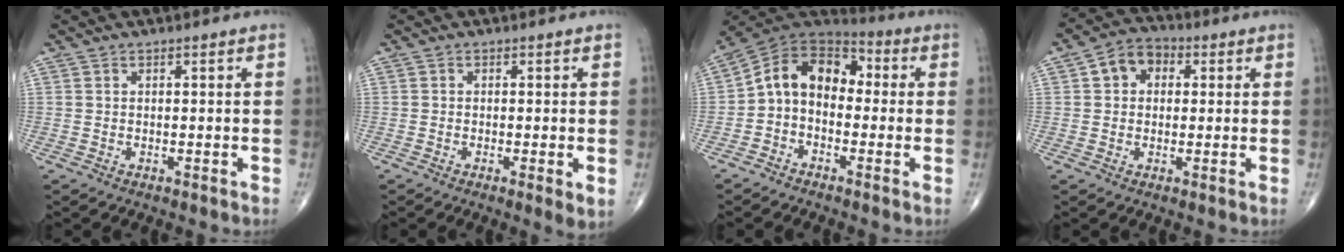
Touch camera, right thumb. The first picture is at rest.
{"total": 2.8, "force": [-0.6, 0.6, 2.7], "torque": [-0.049, -0.011, -0.013]}
{"total": 11.6, "force": [-0.7, 8.4, 8.0], "torque": [-0.107, 0.053, -0.031]}
{"total": 6.6, "force": [1.4, 5.2, 3.9], "torque": [-0.043, 0.015, 0.013]}